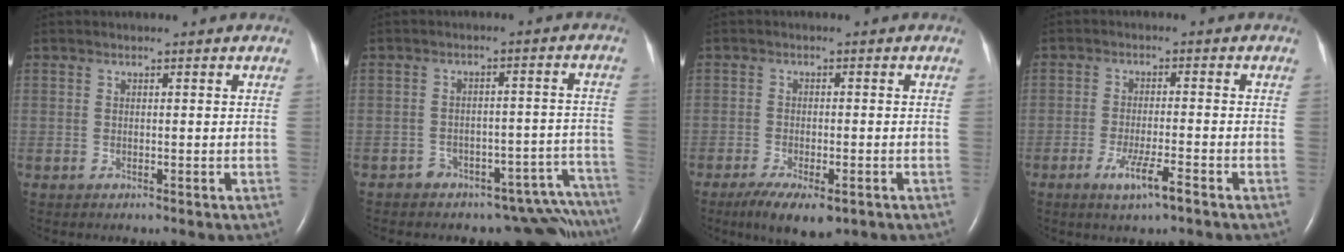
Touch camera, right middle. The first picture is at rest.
{"total": 14.2, "force": [-13.4, 4.3, 2.1], "torque": [0.008, 0.058, -0.156]}
{"total": 7.5, "force": [-4.8, 2.5, 5.3], "torque": [-0.089, -0.016, -0.073]}
{"total": 5.1, "force": [-2.9, 0.2, 4.1], "torque": [-0.081, -0.009, -0.053]}